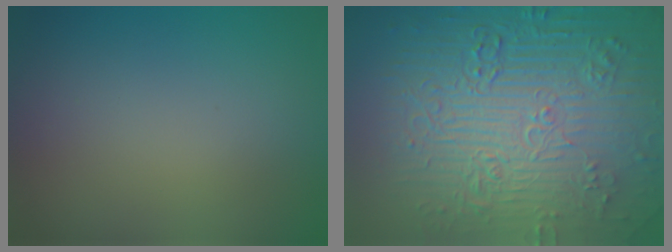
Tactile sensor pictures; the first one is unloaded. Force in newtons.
{"total": 11.7, "press": 7.7, "slide": 8.8}